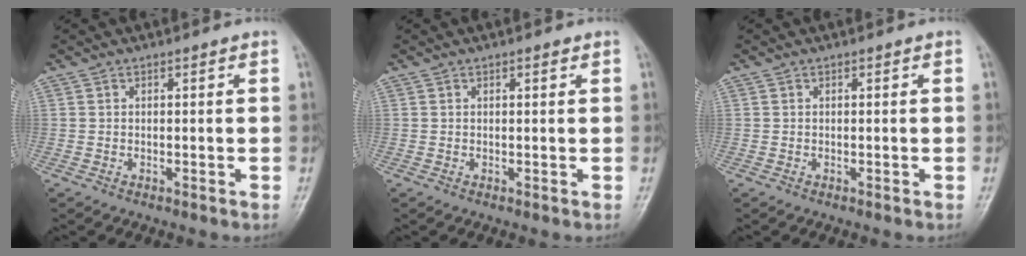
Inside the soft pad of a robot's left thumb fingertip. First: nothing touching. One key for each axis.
{"total": 0.7, "fx": 0.4, "fy": 0.2, "fz": 0.5, "tx": -0.008, "ty": -0.001, "tz": 0.006}
{"total": 0.0}